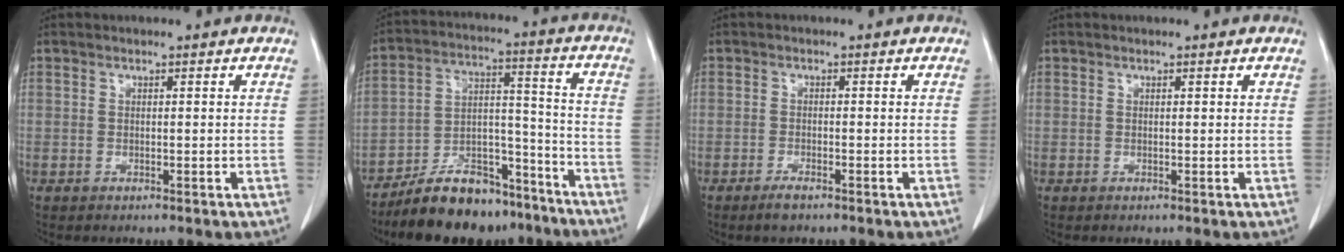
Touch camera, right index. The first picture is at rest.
{"total": 15.2, "force": [-12.4, 5.8, 6.6], "torque": [-0.098, 0.039, -0.205]}
{"total": 2.1, "force": [-1.6, 0.4, 1.3], "torque": [-0.028, -0.003, -0.028]}
{"total": 0.0}